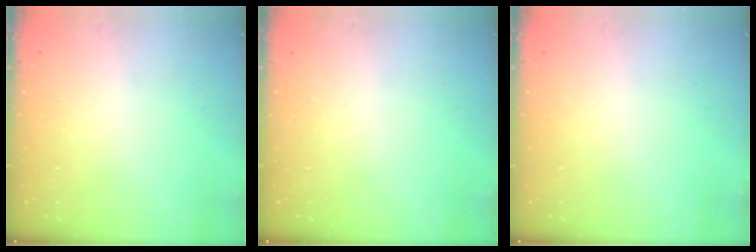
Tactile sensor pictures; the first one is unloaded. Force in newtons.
{"total": 0.0}
{"total": 0.0}